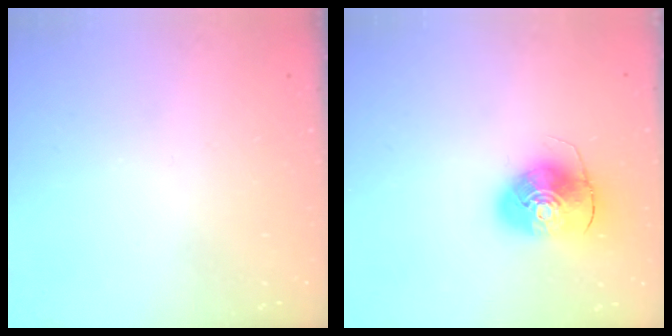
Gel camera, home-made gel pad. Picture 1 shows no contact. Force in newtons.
{"total": 9.4, "press": 9.2, "slide": 1.5}